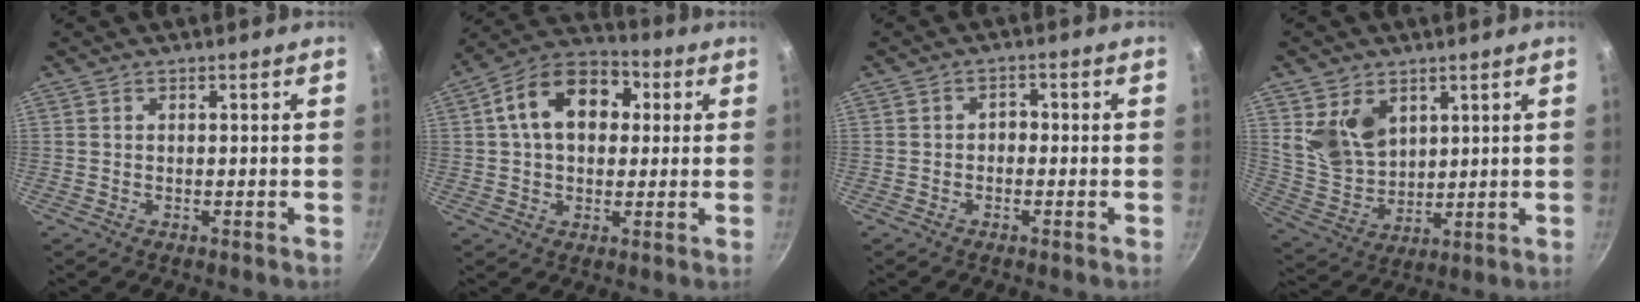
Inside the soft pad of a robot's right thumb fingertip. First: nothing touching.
{"total": 14.7, "force": [3.0, 10.2, 10.1], "torque": [-0.128, 0.025, 0.030]}
{"total": 1.8, "force": [-0.6, 1.4, 1.0], "torque": [-0.009, 0.010, -0.013]}
{"total": 10.1, "force": [4.2, 7.1, 5.9], "torque": [-0.088, -0.030, 0.096]}